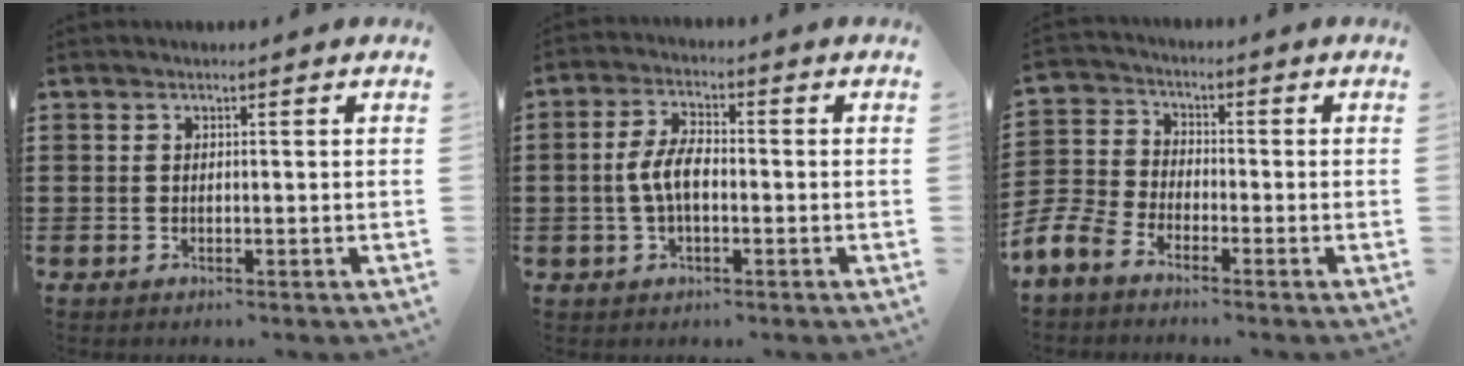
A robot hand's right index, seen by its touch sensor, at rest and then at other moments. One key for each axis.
{"total": 5.4, "fx": -0.8, "fy": 2.5, "fz": 4.7, "tx": -0.106, "ty": -0.001, "tz": -0.019}
{"total": 5.4, "fx": -4.4, "fy": 2.6, "fz": 1.8, "tx": -0.077, "ty": -0.007, "tz": -0.100}